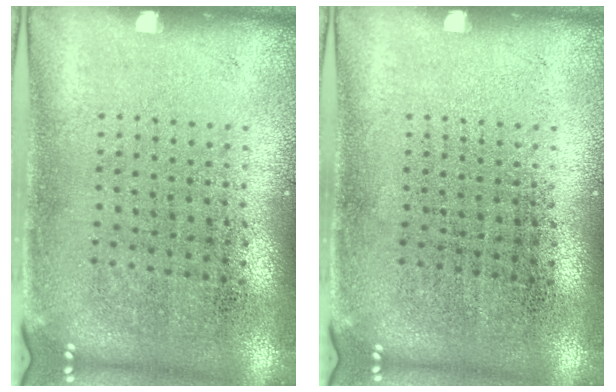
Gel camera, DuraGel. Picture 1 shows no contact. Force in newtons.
{"total": 0.0}